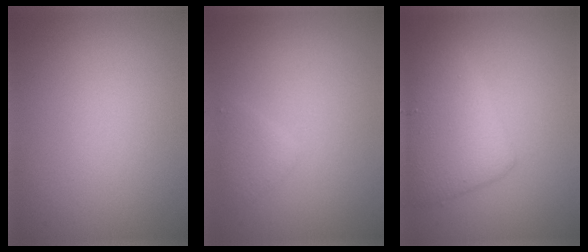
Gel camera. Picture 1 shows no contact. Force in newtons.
{"total": 1.3, "press": 1.3, "slide": 0.1}
{"total": 5.3, "press": 5.3, "slide": 0.2}